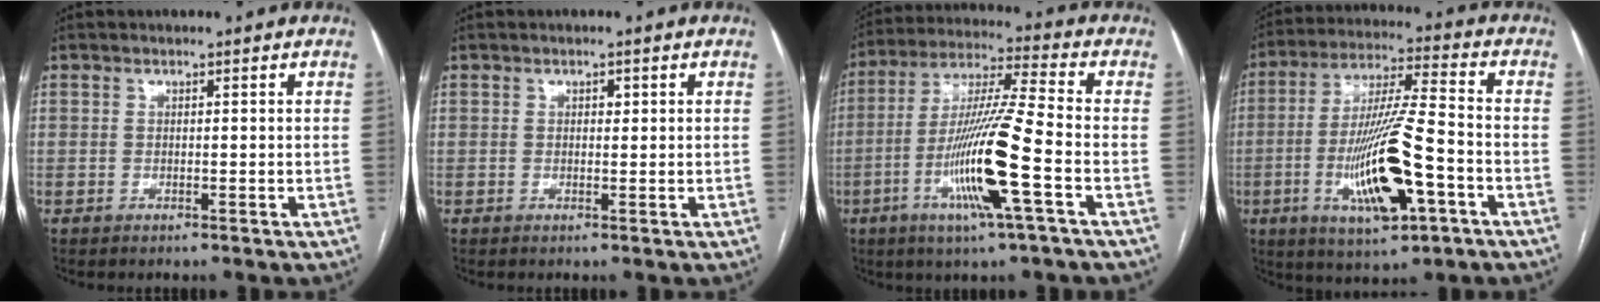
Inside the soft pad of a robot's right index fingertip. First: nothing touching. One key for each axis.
{"total": 1.5, "fx": 0.5, "fy": 0.9, "fz": 1.0, "tx": -0.013, "ty": 0.004, "tz": 0.006}
{"total": 15.1, "fx": -4.9, "fy": -0.4, "fz": 14.2, "tx": -0.283, "ty": -0.010, "tz": -0.097}
{"total": 16.0, "fx": -5.2, "fy": 2.5, "fz": 14.9, "tx": -0.288, "ty": -0.009, "tz": -0.085}